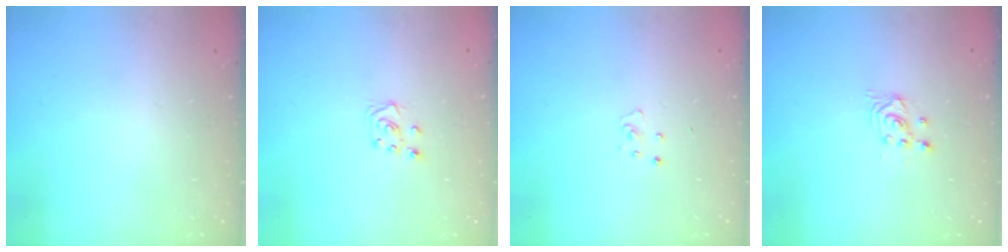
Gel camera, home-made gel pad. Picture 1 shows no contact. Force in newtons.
{"total": 5.1, "press": 5.1, "slide": 0.5}
{"total": 2.7, "press": 2.7, "slide": 0.3}
{"total": 2.4, "press": 2.3, "slide": 0.2}